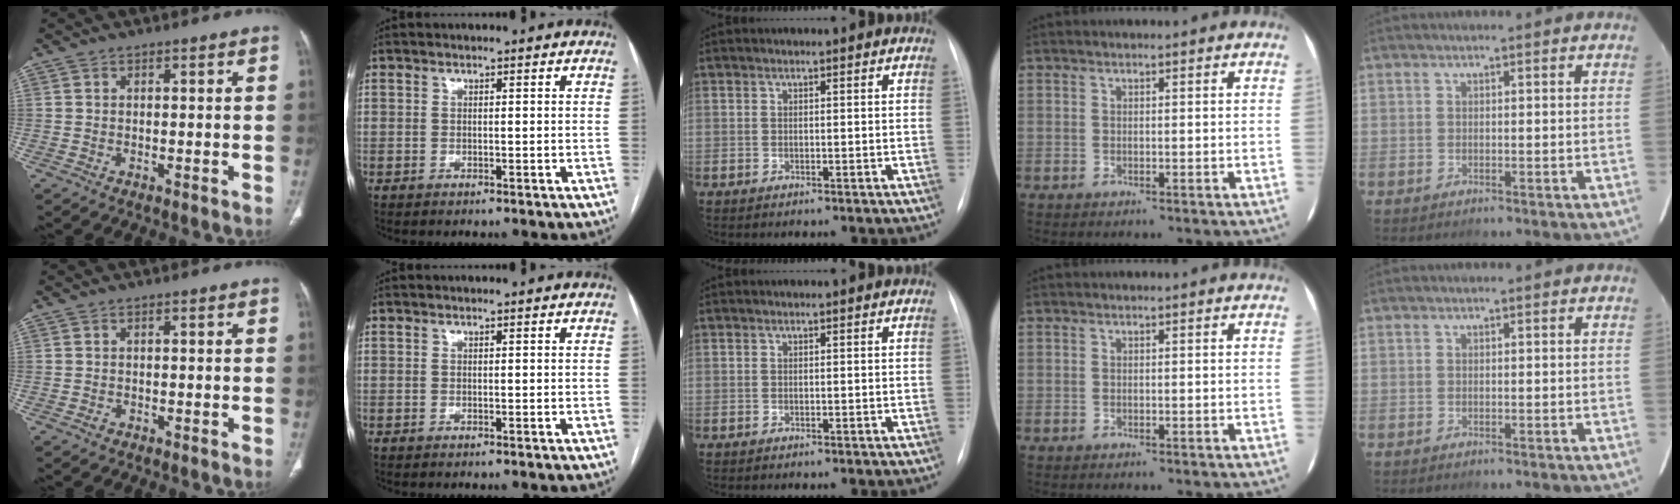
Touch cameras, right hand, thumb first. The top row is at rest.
{"thumb": {"total": 0.6, "force": [-0.3, 0.5, 0.3], "torque": [-0.003, 0.001, -0.005]}}